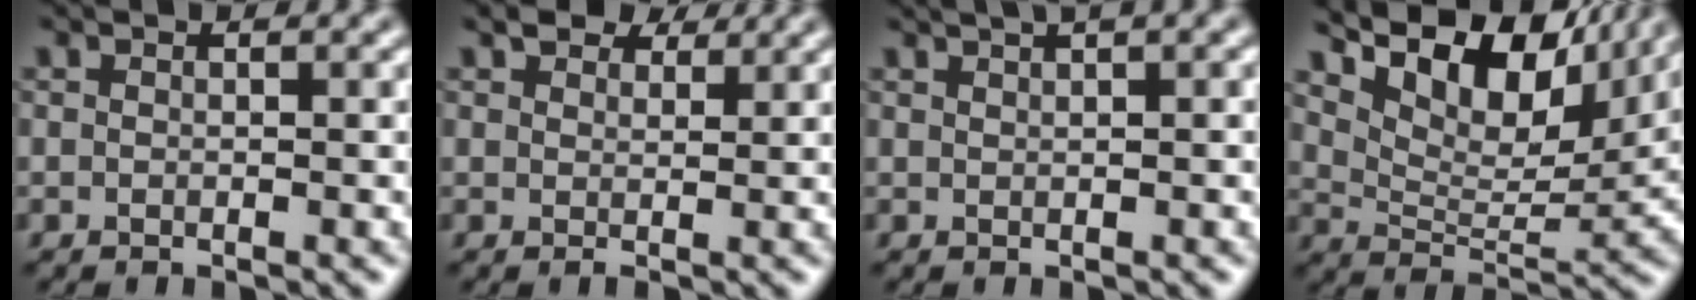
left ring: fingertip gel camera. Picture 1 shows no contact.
{"total": 3.2, "force": [2.5, 1.5, 1.4], "torque": [-0.025, 0.002, 0.037]}
{"total": 2.9, "force": [1.9, 0.7, 2.1], "torque": [-0.021, 0.005, 0.026]}
{"total": 11.6, "force": [7.8, 4.8, 7.1], "torque": [-0.125, 0.010, 0.138]}